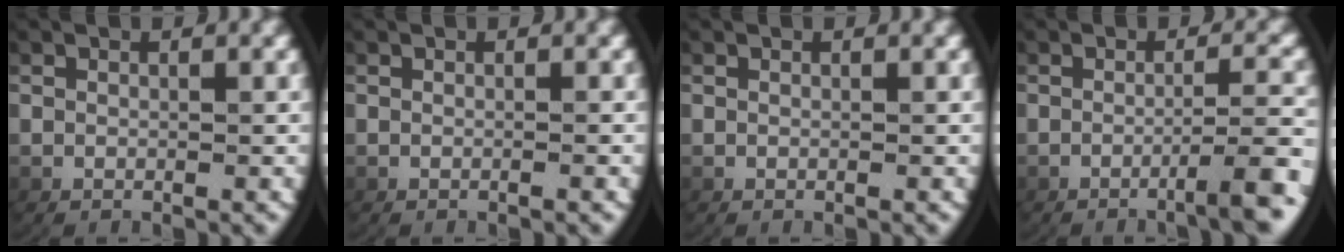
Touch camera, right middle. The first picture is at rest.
{"total": 0.0}
{"total": 0.0}
{"total": 4.0, "force": [-2.0, 0.4, 3.5], "torque": [-0.050, 0.006, -0.033]}